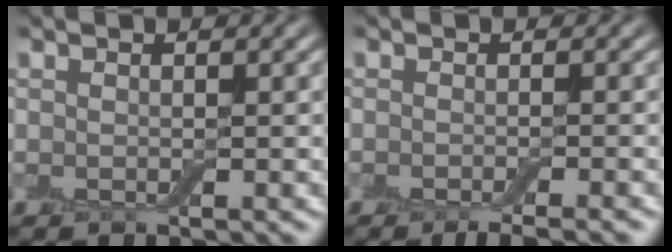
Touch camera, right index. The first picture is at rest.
{"total": 2.5, "force": [-1.9, 0.4, 1.7], "torque": [-0.020, -0.001, -0.030]}